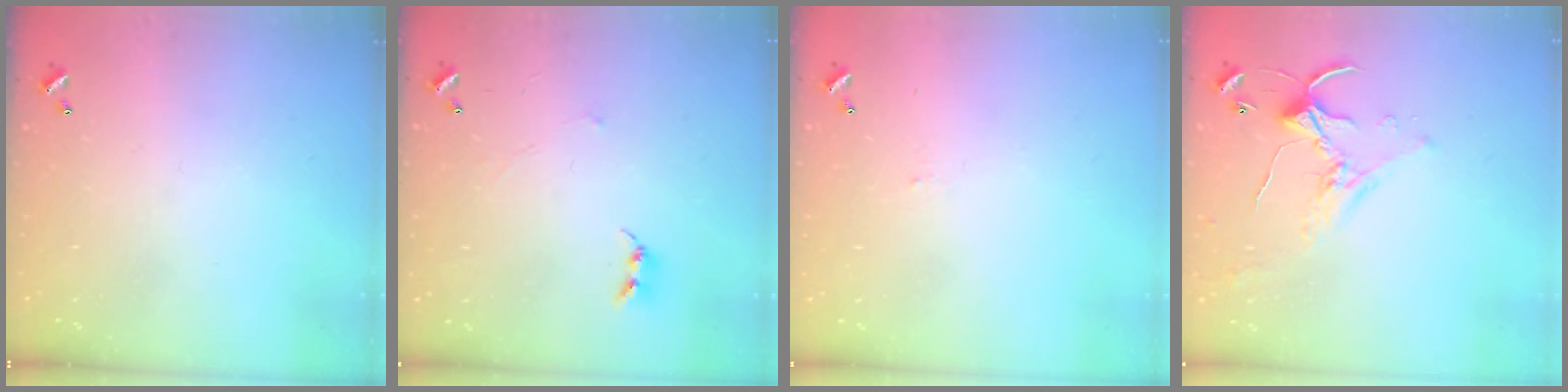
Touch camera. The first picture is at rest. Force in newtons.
{"total": 2.4, "press": 2.4, "slide": 0.4}
{"total": 2.1, "press": 2.1, "slide": 0.2}
{"total": 1.5, "press": 1.5, "slide": 0.3}